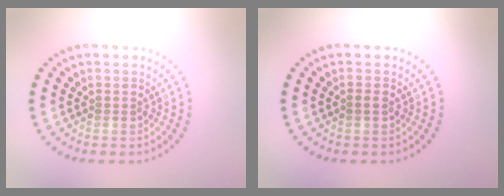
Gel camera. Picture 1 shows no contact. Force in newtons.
{"total": 0.8, "press": 0.8, "slide": 0.1}